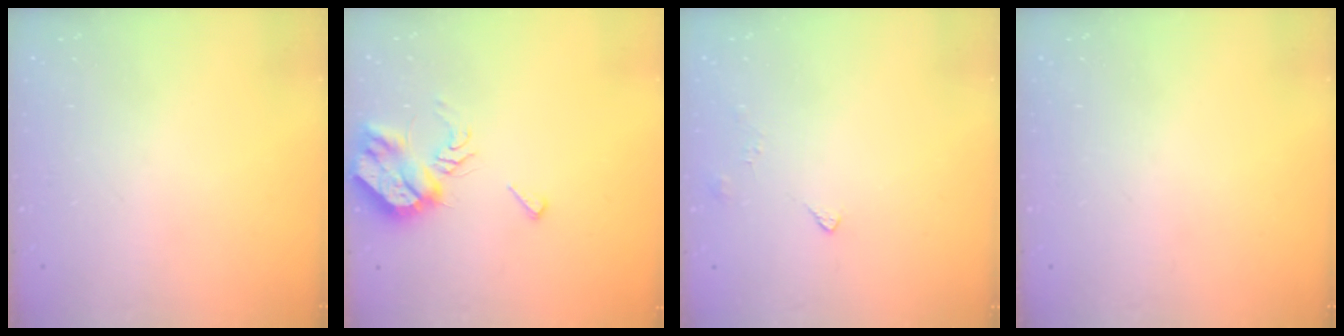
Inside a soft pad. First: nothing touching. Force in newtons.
{"total": 9.4, "press": 9.3, "slide": 1.0}
{"total": 2.6, "press": 2.6, "slide": 0.5}
{"total": 0.0}